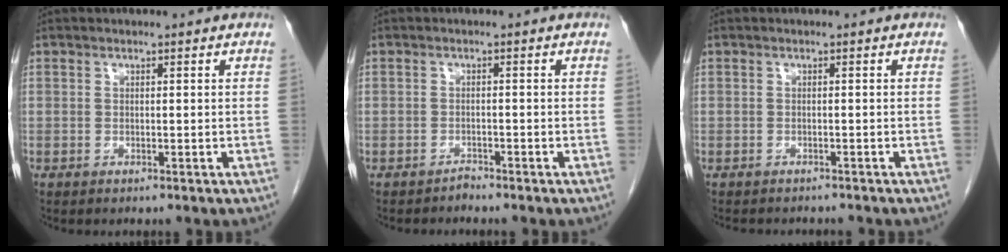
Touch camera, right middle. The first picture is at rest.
{"total": 1.0, "force": [-1.0, 0.0, -0.1], "torque": [0.004, -0.002, -0.017]}
{"total": 5.1, "force": [-4.6, 1.4, 1.6], "torque": [-0.017, -0.001, -0.059]}